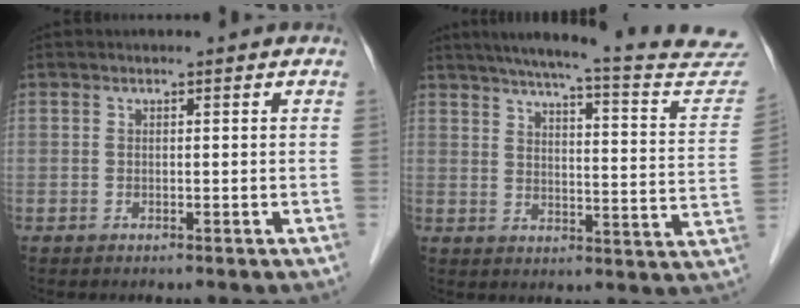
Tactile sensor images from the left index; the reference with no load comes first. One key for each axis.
{"total": 25.7, "fx": 23.3, "fy": 1.6, "fz": 10.8, "tx": -0.151, "ty": -0.064, "tz": 0.275}